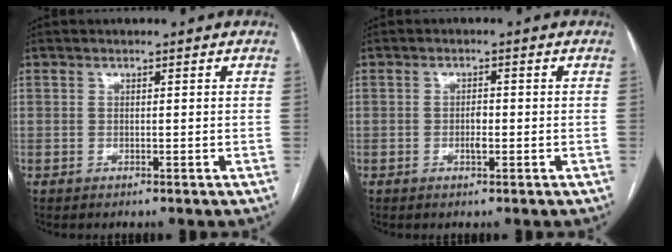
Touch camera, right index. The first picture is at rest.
{"total": 1.8, "force": [-0.5, 0.7, 1.6], "torque": [-0.028, 0.002, -0.007]}